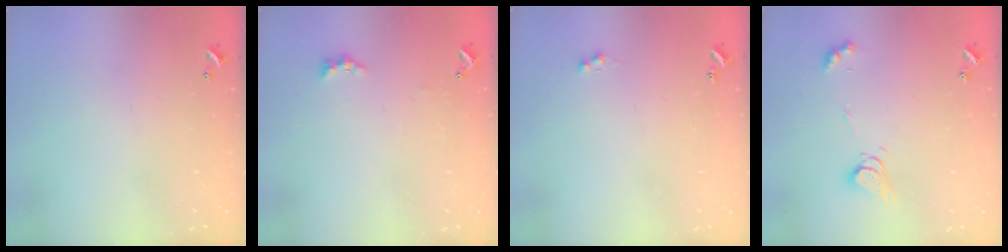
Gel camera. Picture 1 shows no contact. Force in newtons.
{"total": 2.0, "press": 1.9, "slide": 0.6}
{"total": 1.0, "press": 0.9, "slide": 0.4}
{"total": 6.3, "press": 6.3, "slide": 0.3}